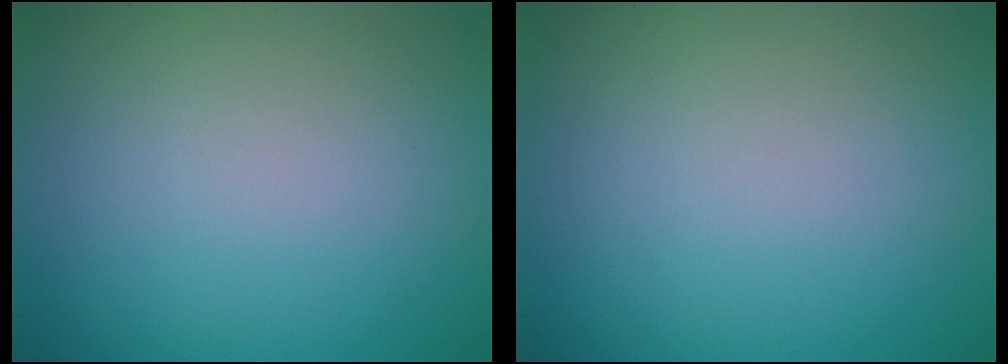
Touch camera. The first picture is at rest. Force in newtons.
{"total": 0.0}